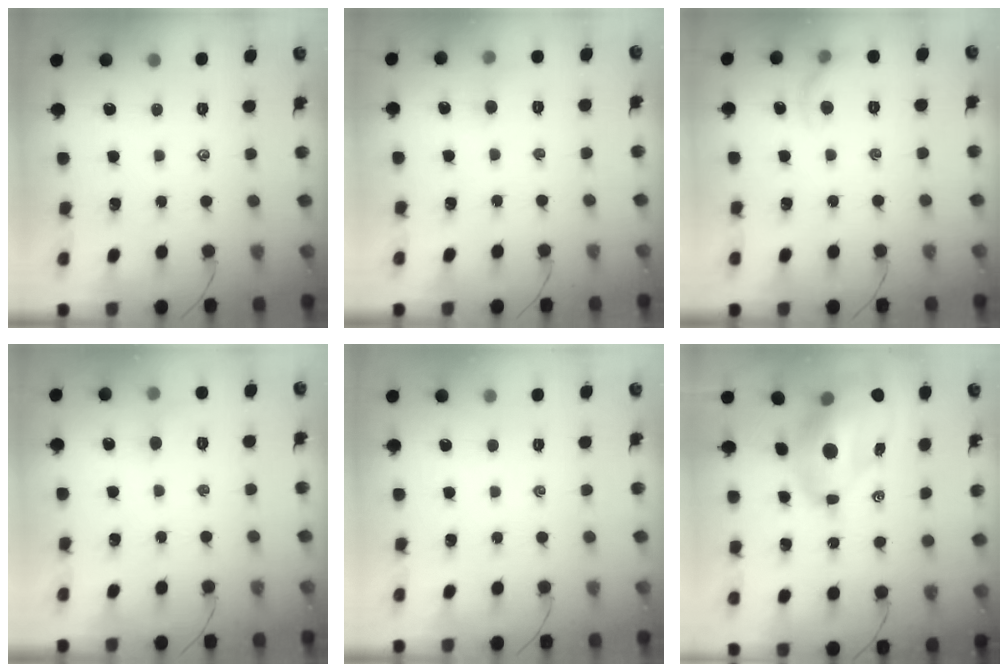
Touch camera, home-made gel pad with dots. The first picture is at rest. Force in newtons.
{"total": 4.6, "press": 4.4, "slide": 1.6}
{"total": 6.3, "press": 6.2, "slide": 1.1}
{"total": 4.8, "press": 4.5, "slide": 1.5}
{"total": 0.0}
{"total": 14.2, "press": 13.6, "slide": 4.2}